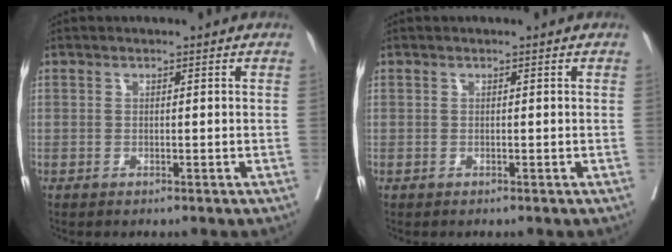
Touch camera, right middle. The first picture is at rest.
{"total": 0.0}